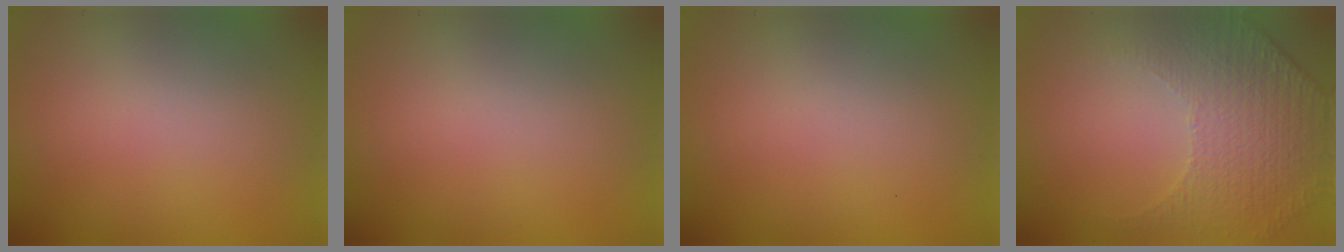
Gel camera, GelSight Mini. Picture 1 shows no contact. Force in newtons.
{"total": 0.0}
{"total": 0.0}
{"total": 5.0, "press": 3.3, "slide": 3.8}